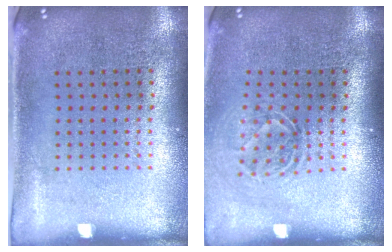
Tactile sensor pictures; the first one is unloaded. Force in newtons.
{"total": 1.5, "press": 1.1, "slide": 1.0}